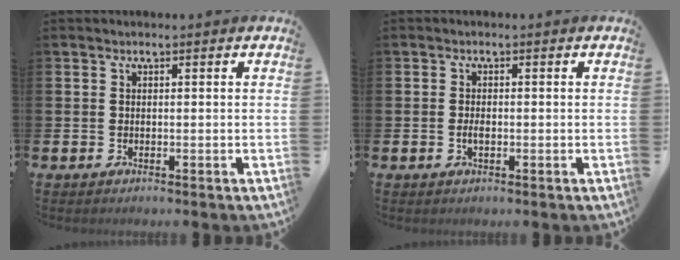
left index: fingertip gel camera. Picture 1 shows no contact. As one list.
[{"total": 1.4, "force": [-0.3, 0.6, 1.2], "torque": [-0.019, 0.000, -0.007]}]